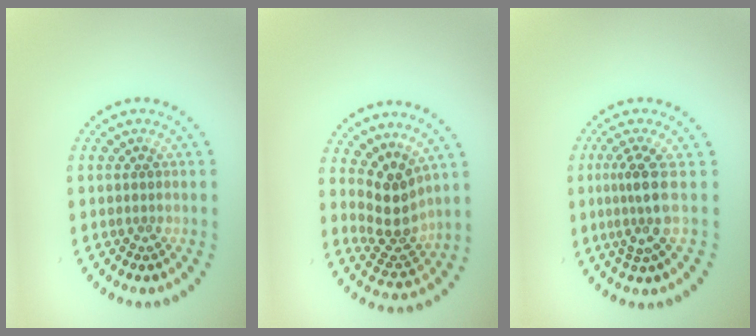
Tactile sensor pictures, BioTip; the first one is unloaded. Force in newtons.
{"total": 3.5, "press": 2.8, "slide": 2.0}
{"total": 3.2, "press": 2.3, "slide": 2.2}